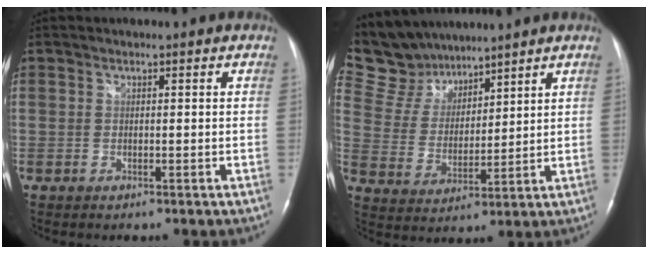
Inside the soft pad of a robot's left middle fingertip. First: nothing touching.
{"total": 10.0, "force": [9.3, 3.6, 0.7], "torque": [-0.034, 0.020, 0.196]}